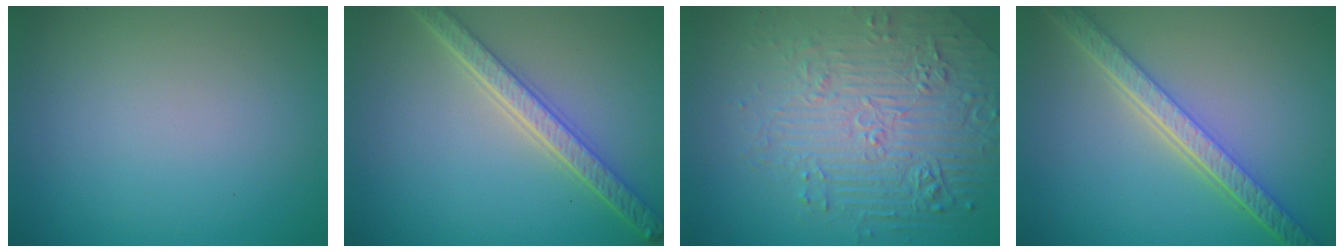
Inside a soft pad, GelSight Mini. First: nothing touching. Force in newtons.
{"total": 4.9, "press": 3.8, "slide": 3.1}
{"total": 7.8, "press": 5.6, "slide": 5.4}
{"total": 5.6, "press": 4.4, "slide": 3.5}